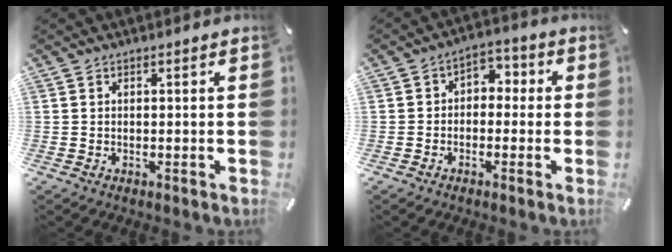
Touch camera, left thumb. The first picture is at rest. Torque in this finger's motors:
{"motor_torque": [0.04, -0.03, 0.00, 0.02, 0.02]}